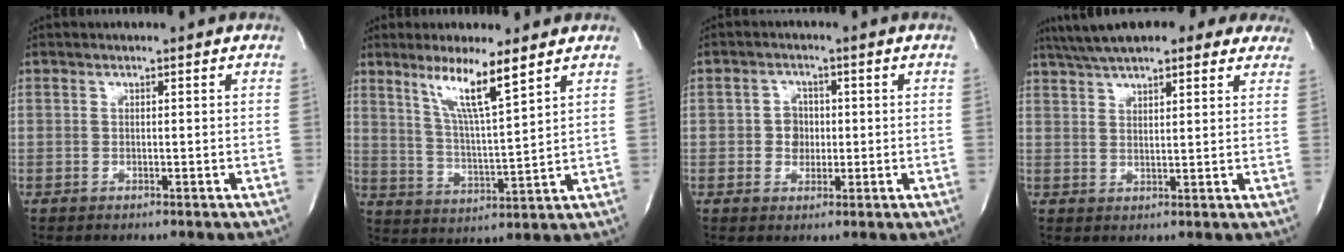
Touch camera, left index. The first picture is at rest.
{"total": 8.8, "force": [5.6, -0.3, 6.8], "torque": [-0.125, -0.011, 0.105]}
{"total": 3.1, "force": [-0.1, 2.8, 1.4], "torque": [-0.019, 0.008, 0.000]}
{"total": 19.1, "force": [15.6, 4.9, 9.9], "torque": [-0.162, 0.049, 0.209]}